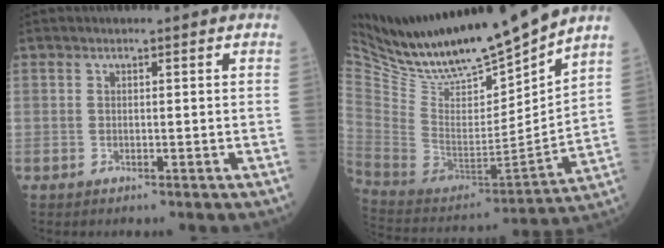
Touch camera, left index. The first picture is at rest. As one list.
[{"total": 18.6, "force": [17.1, 1.0, 7.4], "torque": [-0.148, -0.044, 0.307]}]